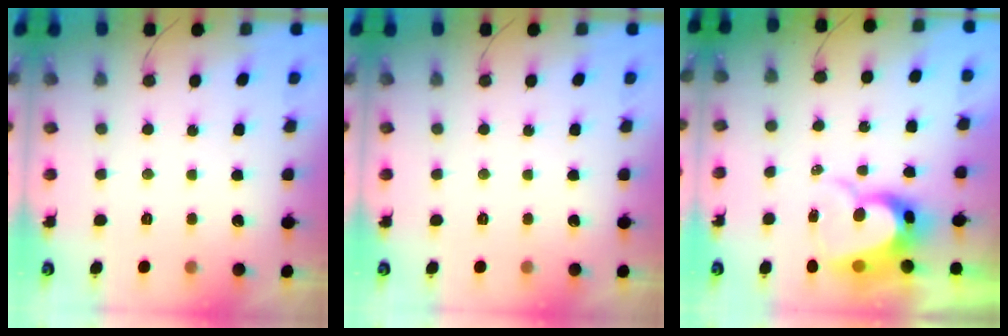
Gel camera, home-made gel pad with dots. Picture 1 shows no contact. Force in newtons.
{"total": 0.0}
{"total": 10.3, "press": 10.3, "slide": 0.9}